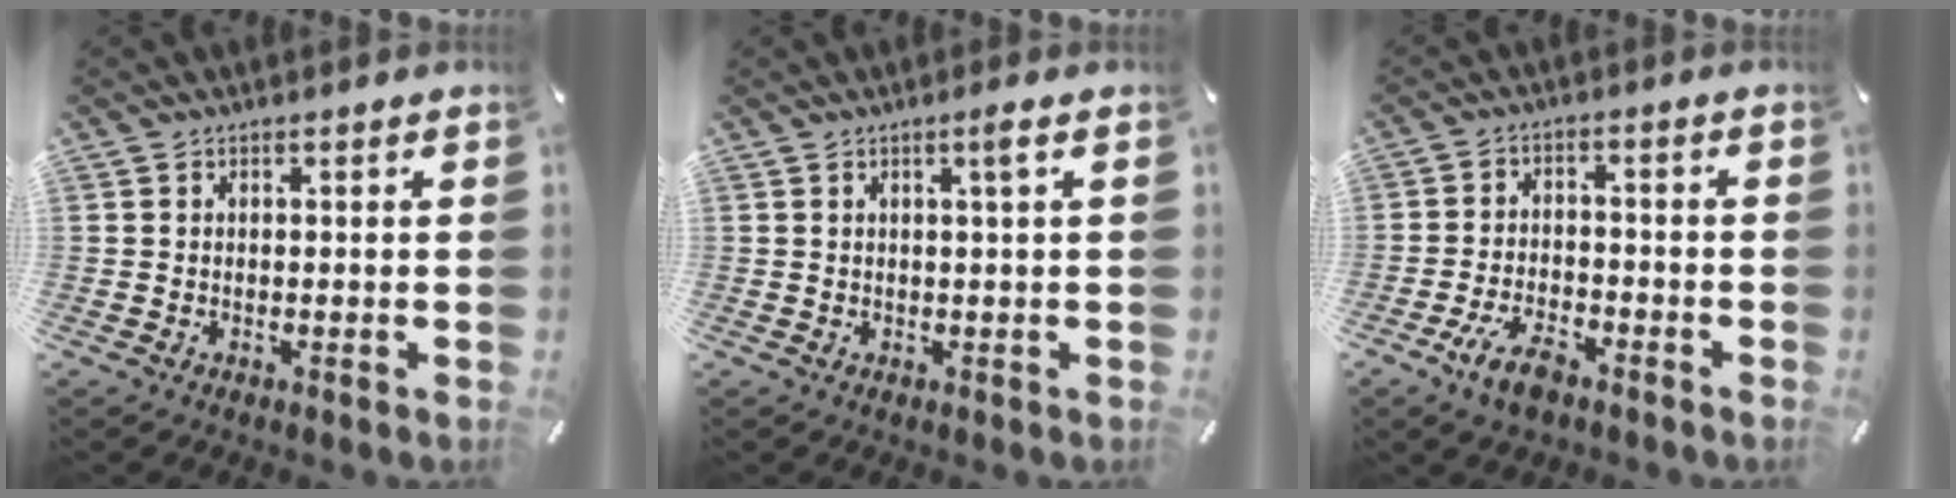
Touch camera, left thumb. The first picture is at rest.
{"total": 2.3, "force": [0.9, -0.1, 2.1], "torque": [-0.033, -0.005, 0.012]}
{"total": 7.9, "force": [-4.9, 3.5, 5.1], "torque": [-0.106, 0.018, -0.089]}